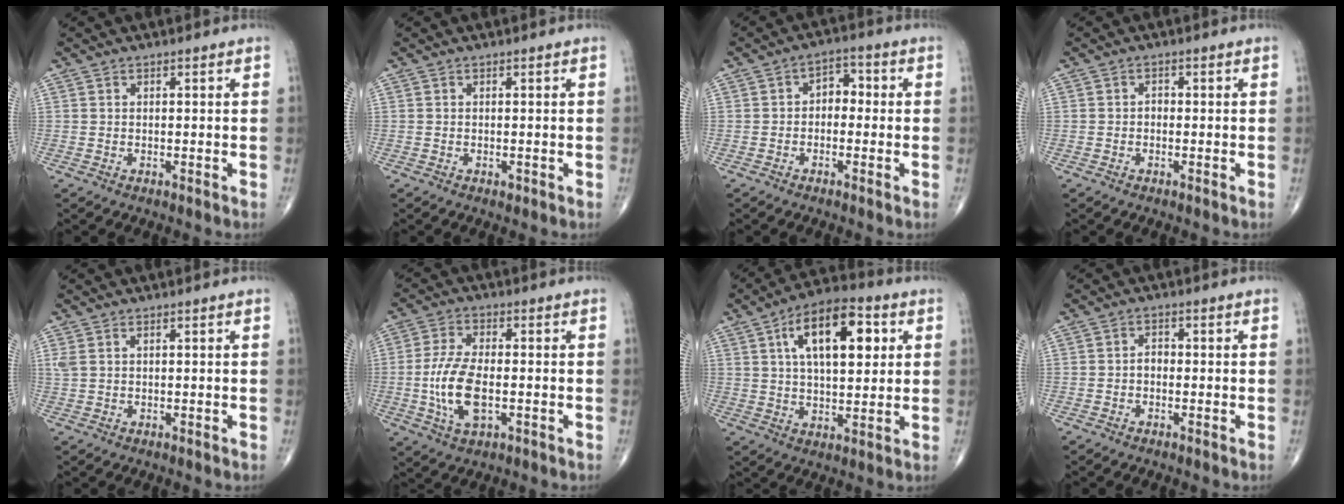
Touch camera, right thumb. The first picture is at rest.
{"total": 0.5, "force": [-0.2, 0.3, 0.4], "torque": [-0.004, -0.001, -0.003]}
{"total": 4.3, "force": [-0.4, 3.0, 3.1], "torque": [-0.021, 0.021, -0.021]}
{"total": 1.0, "force": [-0.3, 0.7, 0.6], "torque": [-0.002, 0.003, -0.010]}
{"total": 1.8, "force": [0.8, 0.9, 1.3], "torque": [-0.042, 0.016, 0.026]}
{"total": 10.4, "force": [-1.7, 4.9, 9.1], "torque": [-0.188, 0.004, -0.033]}
{"total": 15.9, "force": [5.0, 7.5, 13.1], "torque": [-0.188, 0.002, 0.076]}
{"total": 1.7, "force": [-0.4, 1.2, 1.1], "torque": [-0.008, 0.007, -0.013]}